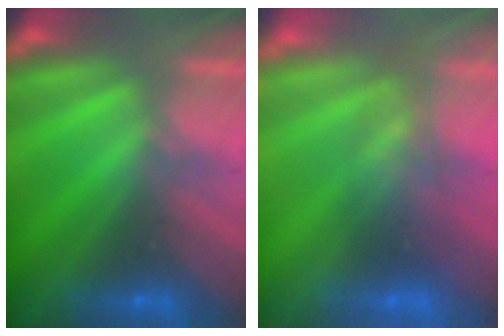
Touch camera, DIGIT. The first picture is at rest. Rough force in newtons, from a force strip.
{"total": 2.5}